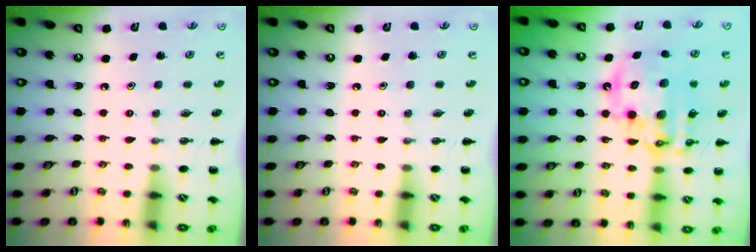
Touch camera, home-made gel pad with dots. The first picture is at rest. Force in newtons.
{"total": 0.0}
{"total": 17.5, "press": 17.0, "slide": 3.8}